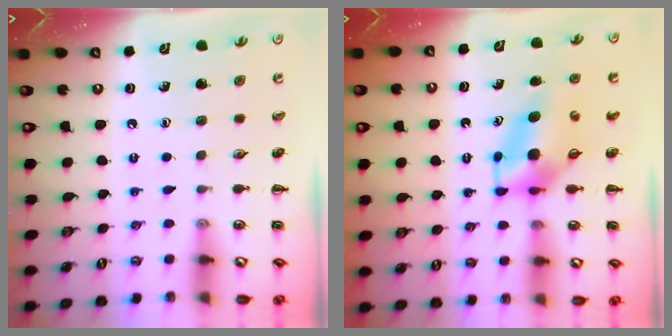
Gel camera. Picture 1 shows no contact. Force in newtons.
{"total": 5.6, "press": 5.5, "slide": 1.1}